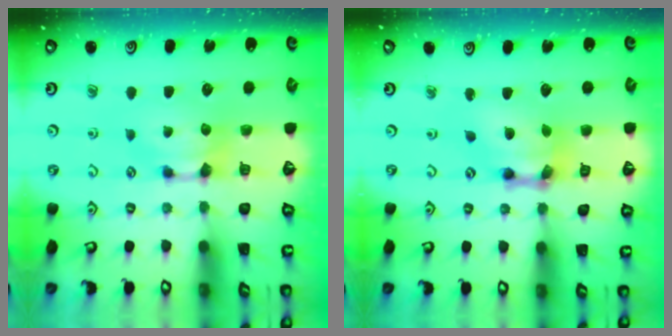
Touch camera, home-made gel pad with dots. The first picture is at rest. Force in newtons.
{"total": 7.5, "press": 6.9, "slide": 2.9}